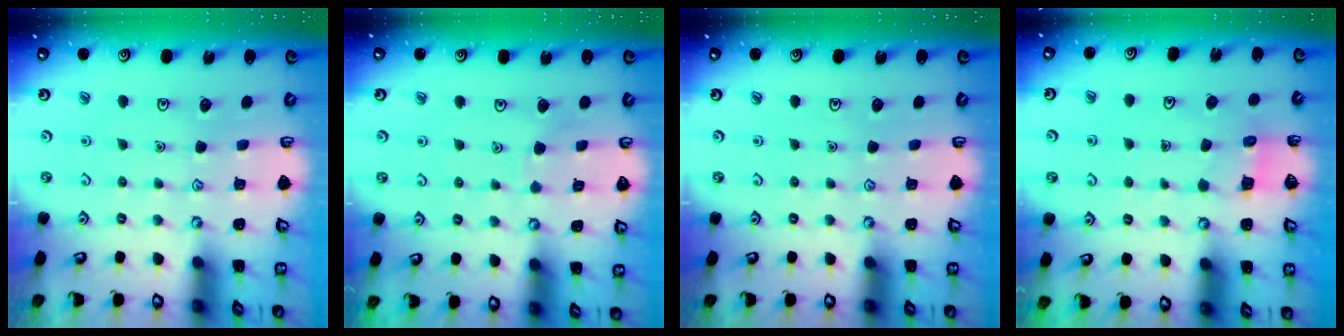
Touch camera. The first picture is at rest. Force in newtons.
{"total": 2.9, "press": 2.9, "slide": 0.2}
{"total": 0.0}
{"total": 3.0, "press": 3.0, "slide": 0.1}